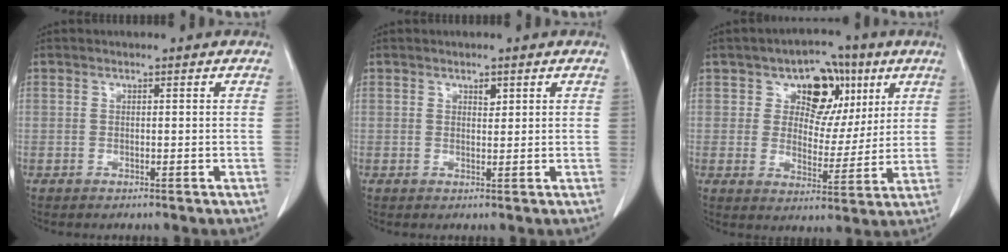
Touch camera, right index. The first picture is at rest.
{"total": 1.2, "force": [0.7, 0.6, 0.7], "torque": [-0.008, -0.003, 0.010]}
{"total": 9.5, "force": [4.2, 6.7, 5.3], "torque": [-0.060, 0.020, 0.066]}